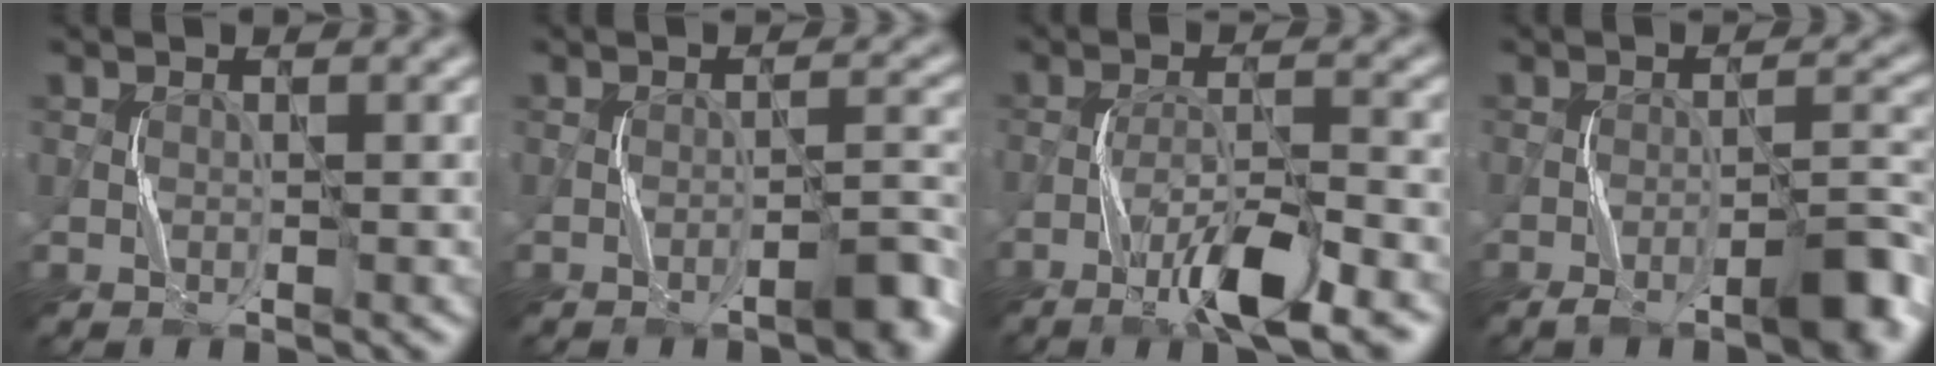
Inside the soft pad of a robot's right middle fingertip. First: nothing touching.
{"total": 2.9, "force": [-1.7, 0.5, 2.3], "torque": [-0.033, 0.013, -0.029]}
{"total": 5.8, "force": [-3.8, 0.8, 4.3], "torque": [-0.078, 0.004, -0.065]}
{"total": 5.1, "force": [-3.4, 0.9, 3.7], "torque": [-0.053, 0.011, -0.055]}